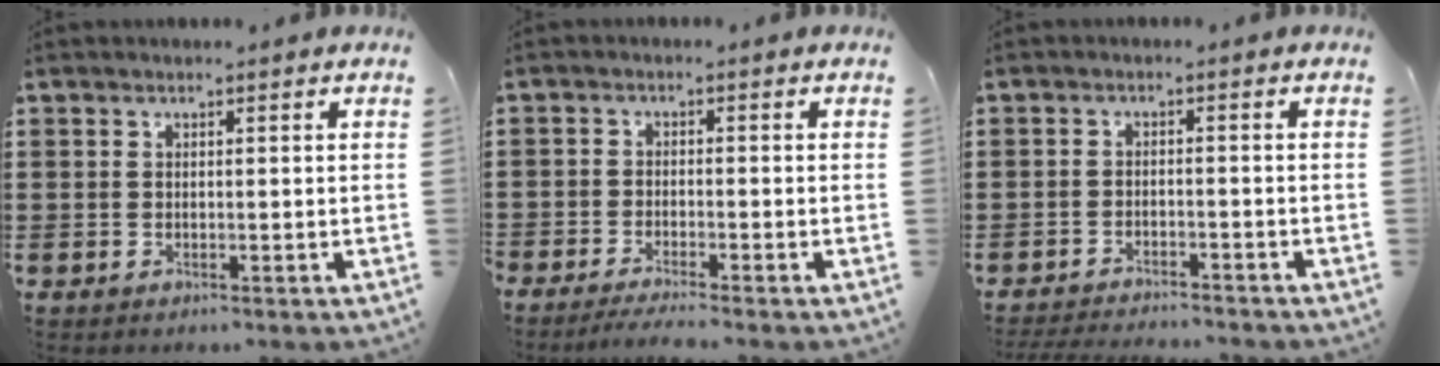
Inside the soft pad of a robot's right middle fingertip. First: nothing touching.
{"total": 2.2, "force": [-2.2, -0.1, 0.5], "torque": [-0.010, 0.002, -0.044]}
{"total": 2.8, "force": [-2.8, 0.1, 0.3], "torque": [-0.007, 0.000, -0.059]}